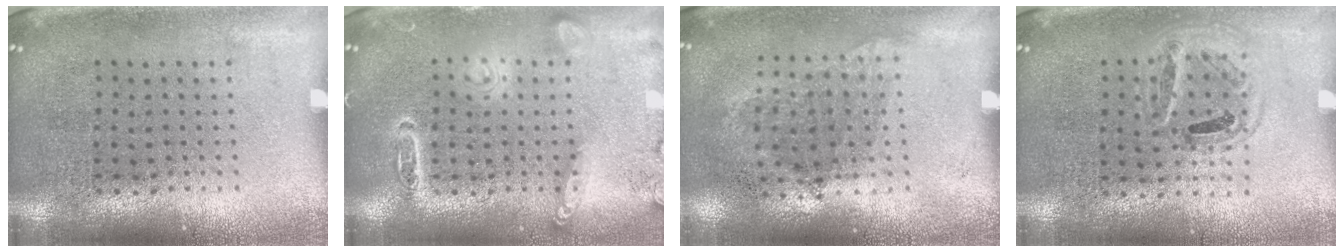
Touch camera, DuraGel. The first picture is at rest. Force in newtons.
{"total": 2.8, "press": 2.8, "slide": 0.2}
{"total": 1.0, "press": 0.8, "slide": 0.6}
{"total": 0.9, "press": 0.9, "slide": 0.3}